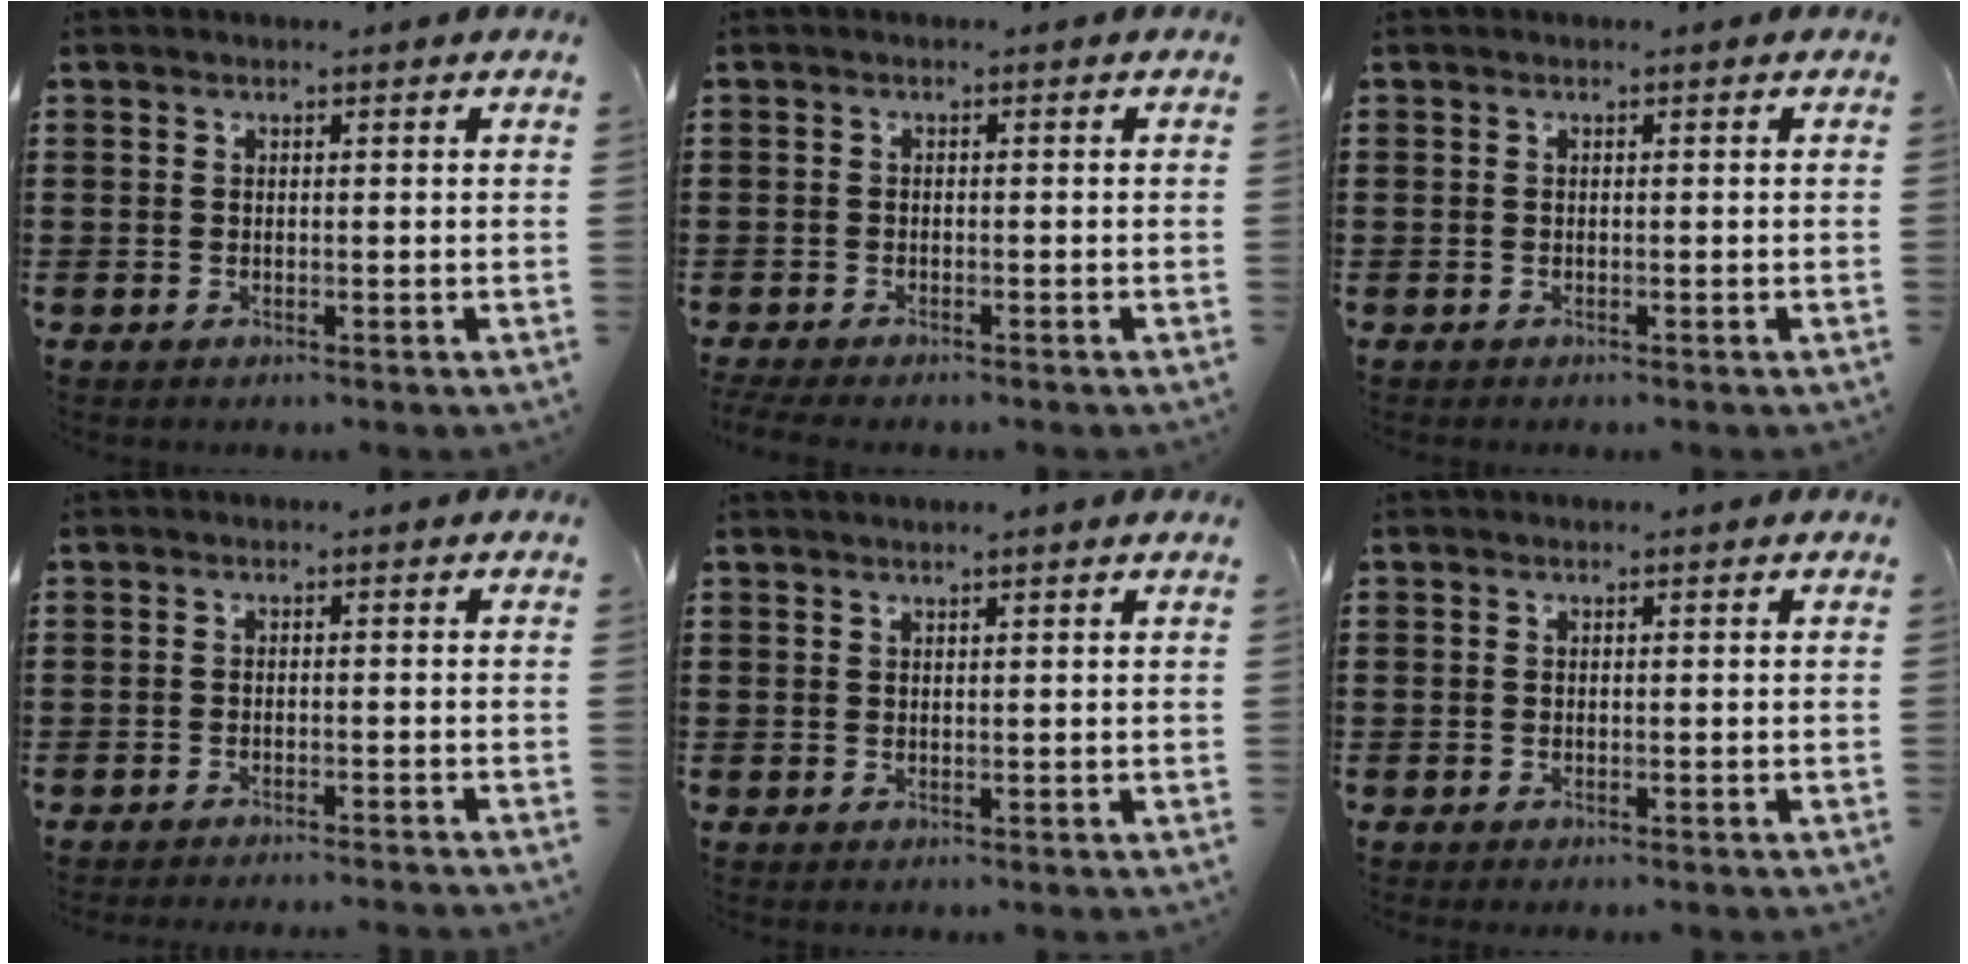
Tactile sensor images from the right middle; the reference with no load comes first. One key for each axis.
{"total": 1.1, "fx": -1.1, "fy": 0.0, "fz": 0.3, "tx": -0.009, "ty": -0.004, "tz": -0.020}
{"total": 0.0}
{"total": 1.5, "fx": -1.4, "fy": -0.3, "fz": 0.2, "tx": -0.005, "ty": 0.001, "tz": -0.028}
{"total": 1.0, "fx": 0.8, "fy": -0.4, "fz": 0.5, "tx": -0.009, "ty": -0.005, "tz": 0.016}
{"total": 0.0}